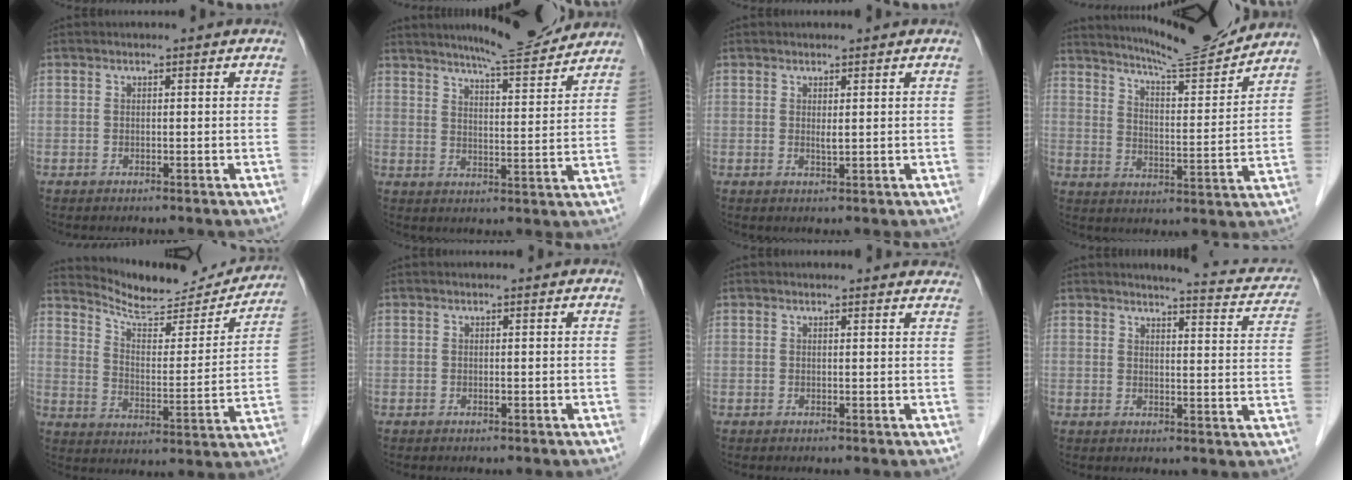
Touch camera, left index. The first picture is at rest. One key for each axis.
{"total": 10.7, "fx": 9.8, "fy": 0.4, "fz": 4.1, "tx": -0.063, "ty": -0.008, "tz": 0.135}
{"total": 0.9, "fx": -0.2, "fy": 0.0, "fz": 0.9, "tx": -0.019, "ty": -0.009, "tz": -0.001}
{"total": 14.0, "fx": 13.1, "fy": -0.1, "fz": 4.8, "tx": -0.082, "ty": -0.018, "tz": 0.192}
{"total": 16.2, "fx": 15.6, "fy": 2.7, "fz": 3.4, "tx": -0.051, "ty": -0.034, "tz": 0.216}
{"total": 0.6, "fx": -0.6, "fy": -0.1, "fz": 0.2, "tx": -0.005, "ty": -0.006, "tz": -0.010}
{"total": 6.3, "fx": 6.0, "fy": 1.4, "fz": 1.3, "tx": 0.002, "ty": 0.002, "tz": 0.043}
{"total": 10.2, "fx": 9.2, "fy": 1.8, "fz": 3.8, "tx": -0.030, "ty": -0.022, "tz": 0.081}